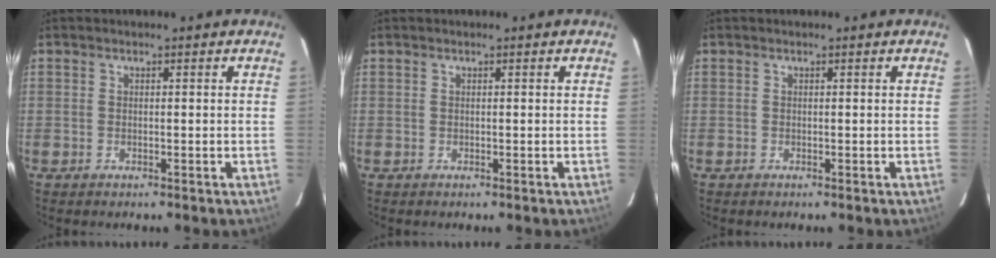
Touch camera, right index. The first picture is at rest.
{"total": 0.0}
{"total": 0.0}